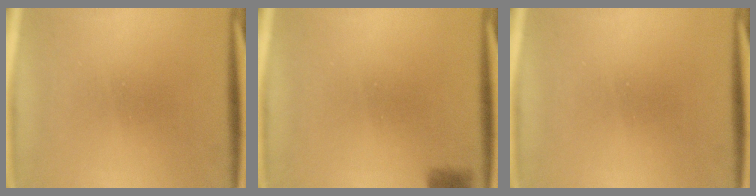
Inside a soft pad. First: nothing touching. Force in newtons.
{"total": 2.9}
{"total": 0.0}